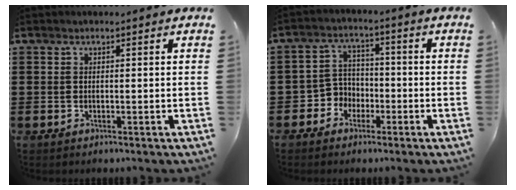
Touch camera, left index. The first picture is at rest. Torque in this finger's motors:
{"motor_torque": [0.07, 0.24, 0.09, 0.00]}